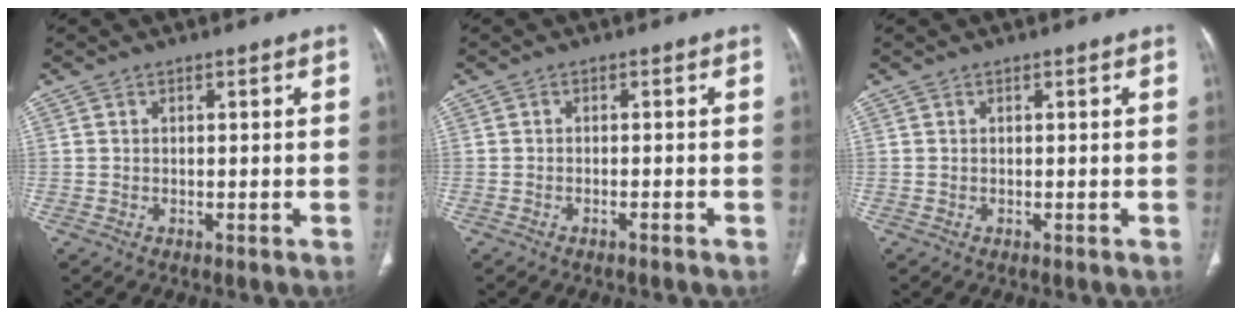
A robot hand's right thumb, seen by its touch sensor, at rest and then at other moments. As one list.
[{"total": 1.2, "force": [-1.0, 0.2, 0.7], "torque": [-0.020, 0.007, -0.011]}, {"total": 0.0}]